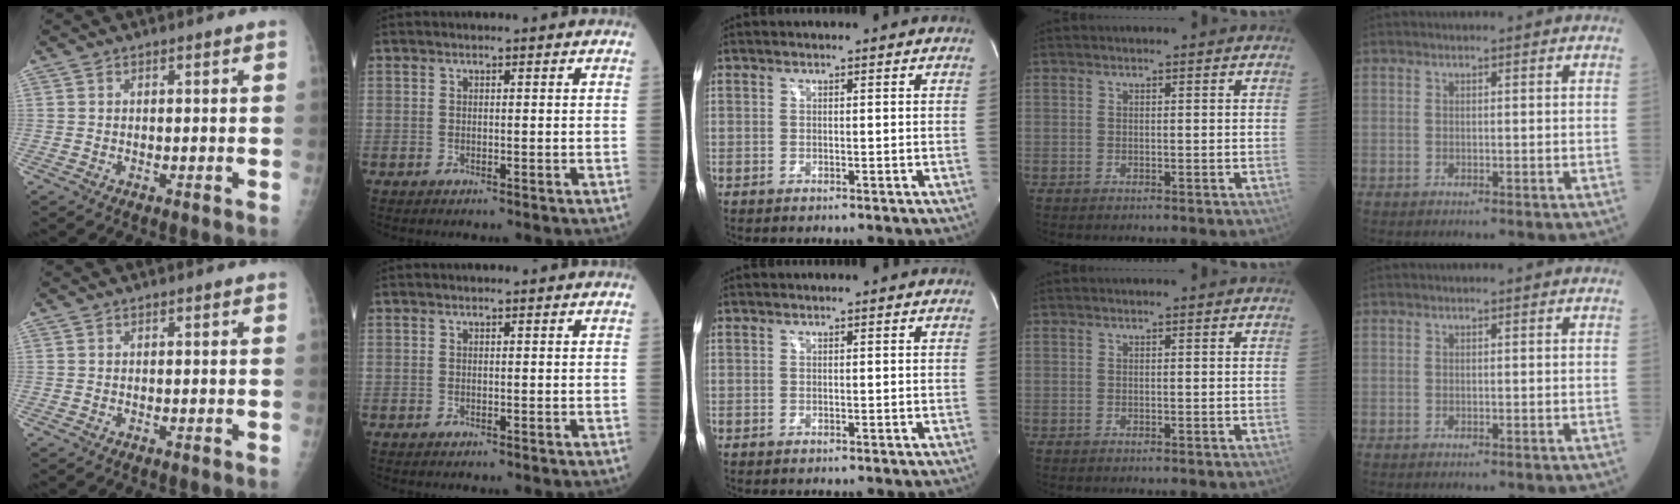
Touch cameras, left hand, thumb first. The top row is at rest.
{}